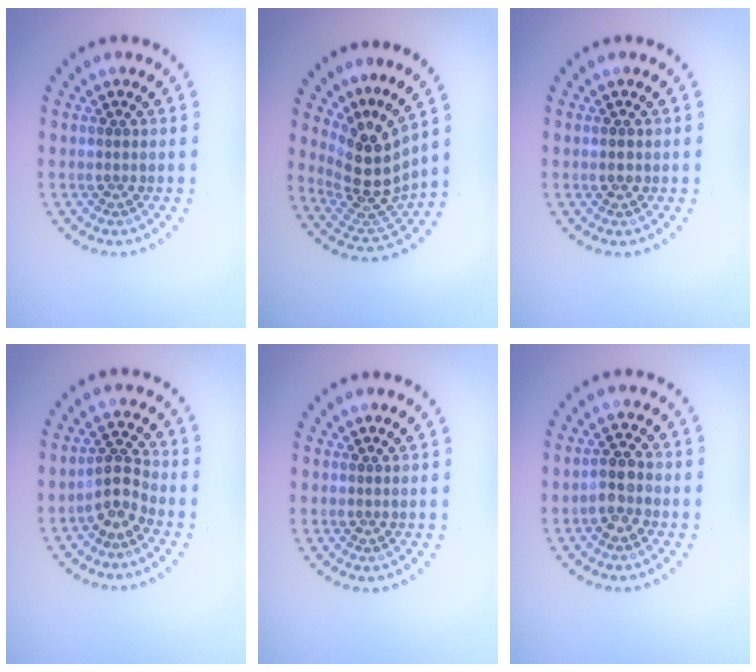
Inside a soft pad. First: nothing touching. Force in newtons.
{"total": 4.6, "press": 3.4, "slide": 3.1}
{"total": 1.2, "press": 1.2, "slide": 0.1}
{"total": 2.5, "press": 1.9, "slide": 1.7}
{"total": 0.0}
{"total": 2.5, "press": 2.2, "slide": 1.0}